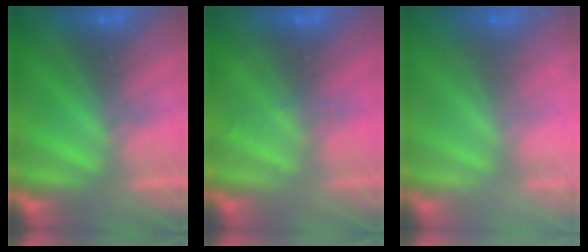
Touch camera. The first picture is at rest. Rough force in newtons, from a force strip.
{"total": 1.9}
{"total": 5.8}